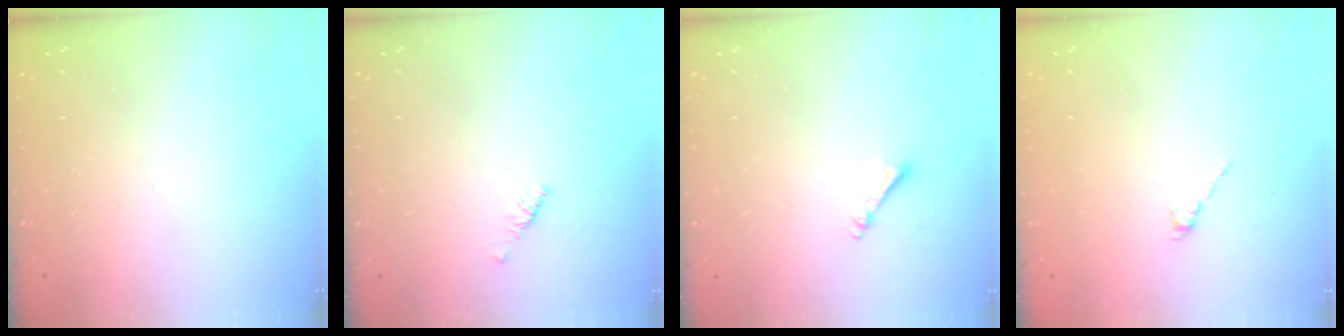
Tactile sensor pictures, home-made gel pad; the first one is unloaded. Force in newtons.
{"total": 2.1, "press": 2.0, "slide": 0.6}
{"total": 2.4, "press": 2.3, "slide": 0.4}
{"total": 1.3, "press": 1.2, "slide": 0.5}